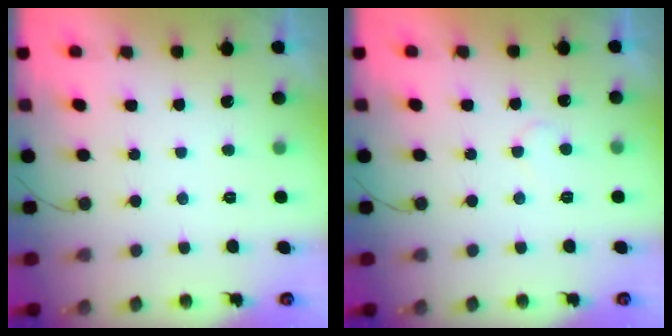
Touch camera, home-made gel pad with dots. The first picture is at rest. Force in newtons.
{"total": 5.2, "press": 5.2, "slide": 0.5}